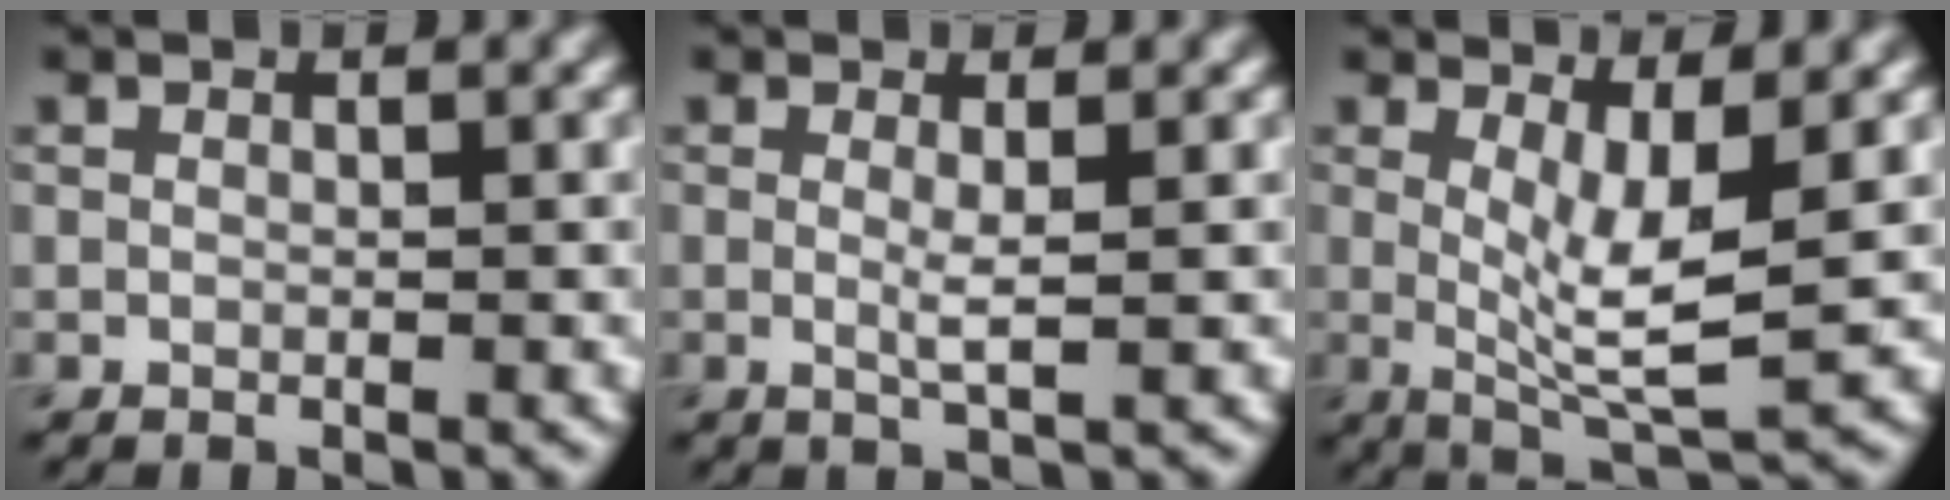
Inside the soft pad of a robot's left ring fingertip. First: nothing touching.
{"total": 1.4, "force": [0.0, 0.1, 1.4], "torque": [-0.033, -0.007, 0.000]}
{"total": 4.9, "force": [0.5, 1.2, 4.8], "torque": [-0.087, -0.015, 0.015]}